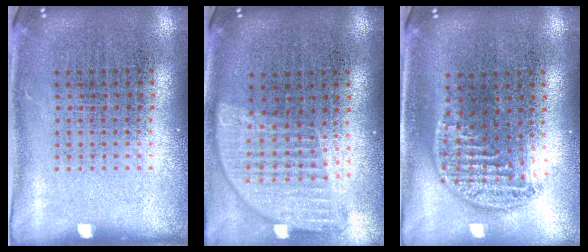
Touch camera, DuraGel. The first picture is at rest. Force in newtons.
{"total": 1.2, "press": 1.2, "slide": 0.5}
{"total": 1.3, "press": 1.1, "slide": 0.6}